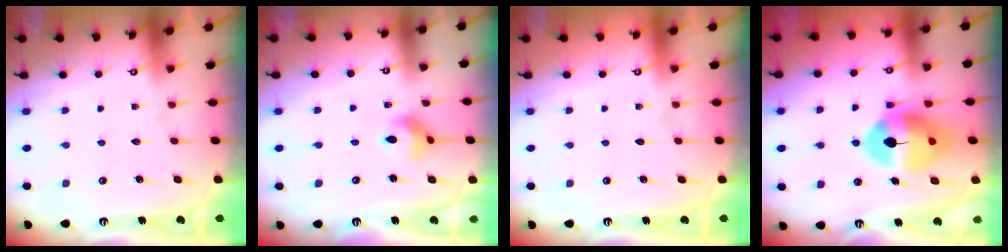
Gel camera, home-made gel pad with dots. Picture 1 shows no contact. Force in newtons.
{"total": 7.8, "press": 7.7, "slide": 0.9}
{"total": 0.0}
{"total": 12.8, "press": 12.7, "slide": 2.0}